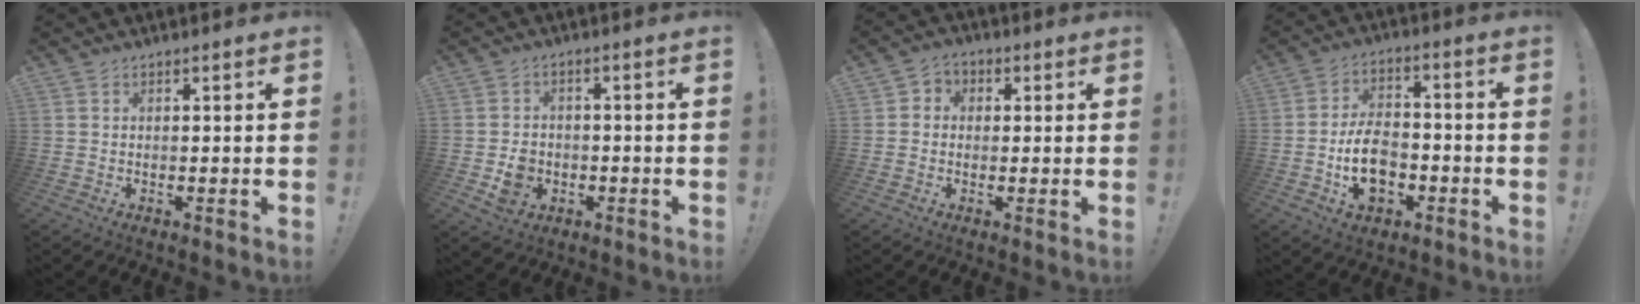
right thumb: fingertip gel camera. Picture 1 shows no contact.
{"total": 7.4, "force": [-1.9, 6.3, 3.3], "torque": [-0.053, 0.010, -0.029]}
{"total": 3.8, "force": [-0.8, 3.4, 1.4], "torque": [-0.018, 0.011, -0.014]}
{"total": 12.6, "force": [-3.9, 8.6, 8.5], "torque": [-0.144, 0.024, -0.067]}